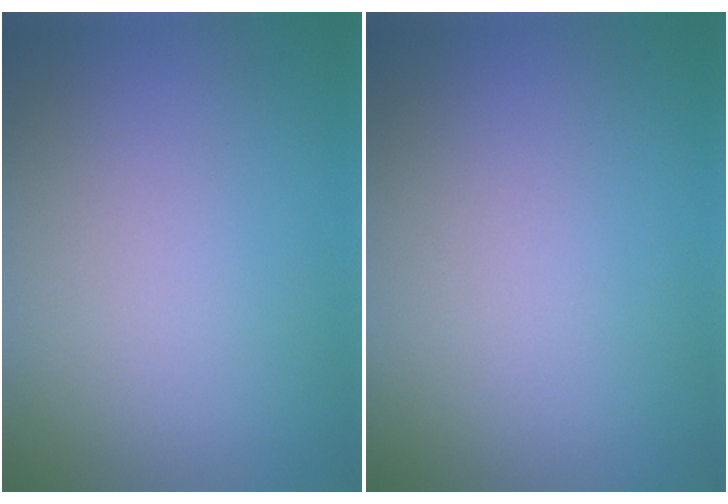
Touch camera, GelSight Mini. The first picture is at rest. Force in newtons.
{"total": 0.0}